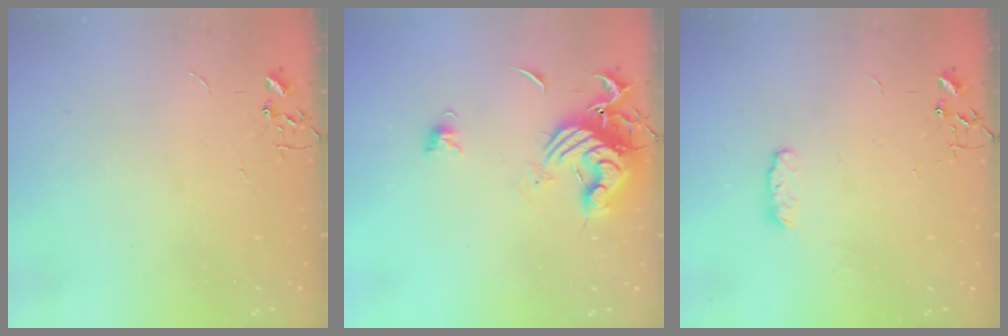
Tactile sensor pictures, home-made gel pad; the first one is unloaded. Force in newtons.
{"total": 12.5, "press": 12.5, "slide": 1.4}
{"total": 4.8, "press": 4.8, "slide": 0.7}